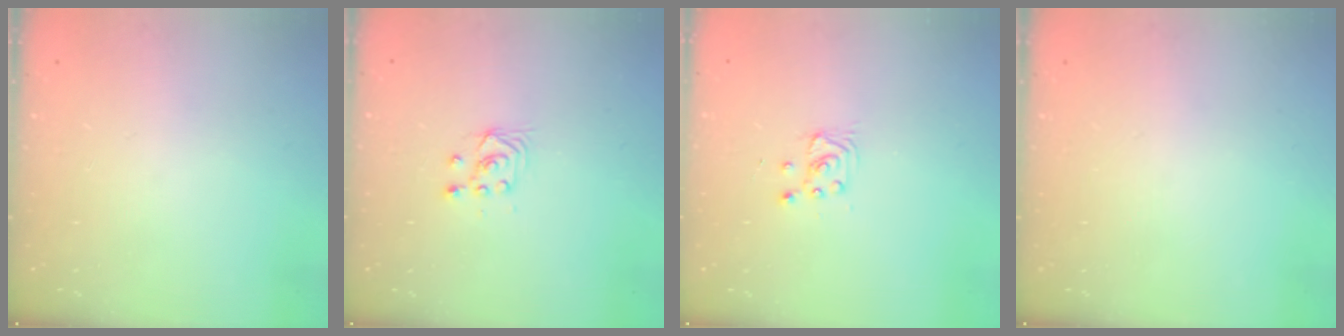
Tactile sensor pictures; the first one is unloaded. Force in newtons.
{"total": 2.9, "press": 2.7, "slide": 1.0}
{"total": 2.9, "press": 2.9, "slide": 0.4}
{"total": 0.0}